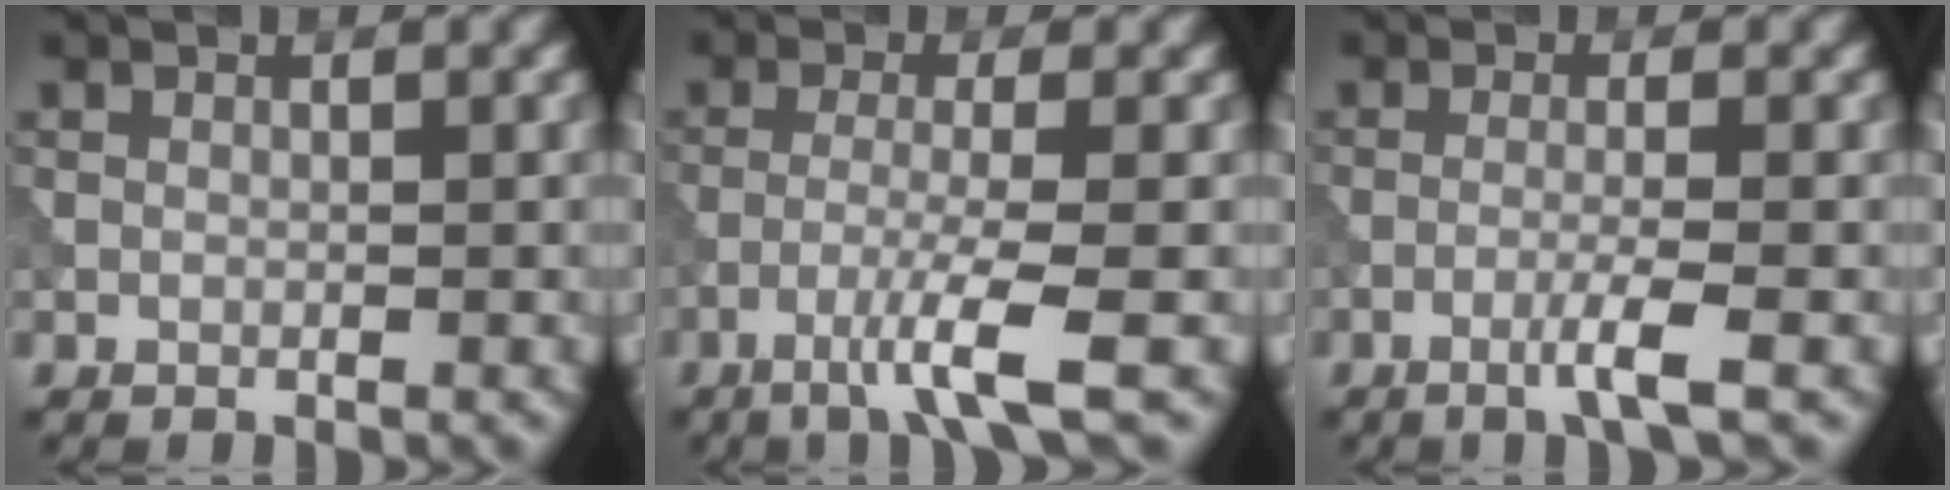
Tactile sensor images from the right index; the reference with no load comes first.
{"total": 4.5, "force": [-2.3, 0.2, 3.9], "torque": [-0.069, 0.003, -0.058]}
{"total": 2.6, "force": [-1.2, 0.1, 2.3], "torque": [-0.038, 0.005, -0.032]}